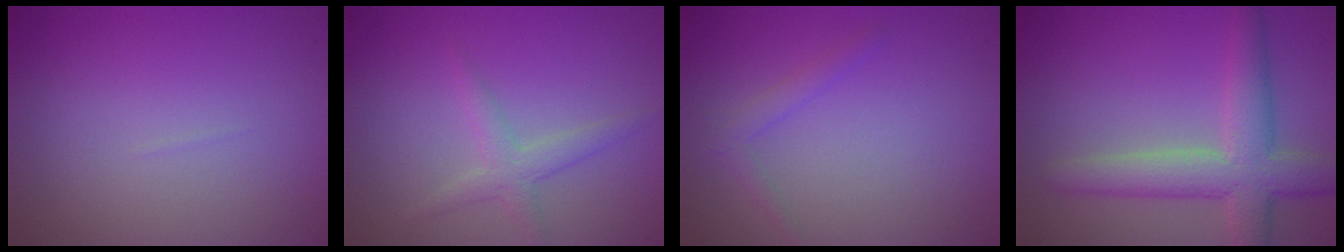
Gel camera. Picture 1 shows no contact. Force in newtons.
{"total": 2.0, "press": 2.0, "slide": 0.1}
{"total": 1.3, "press": 1.3, "slide": 0.1}
{"total": 5.6, "press": 5.6, "slide": 0.2}